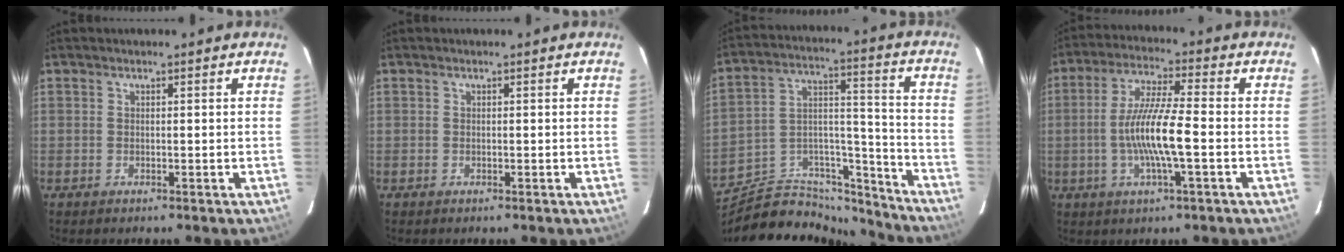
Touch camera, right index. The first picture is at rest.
{"total": 0.0}
{"total": 20.0, "force": [-17.2, 7.6, 6.6], "torque": [-0.115, 0.055, -0.257]}
{"total": 10.8, "force": [-2.1, 0.6, 10.6], "torque": [-0.208, -0.001, -0.042]}